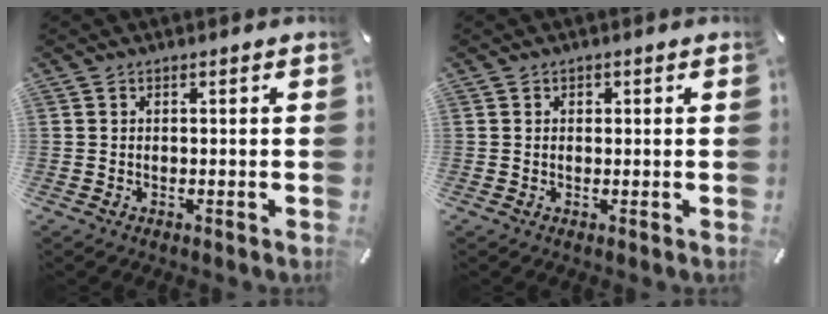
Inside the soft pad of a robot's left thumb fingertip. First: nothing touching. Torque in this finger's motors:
{"motor_torque": [0.24, 0.43, 0.03, -0.19, 0.00]}